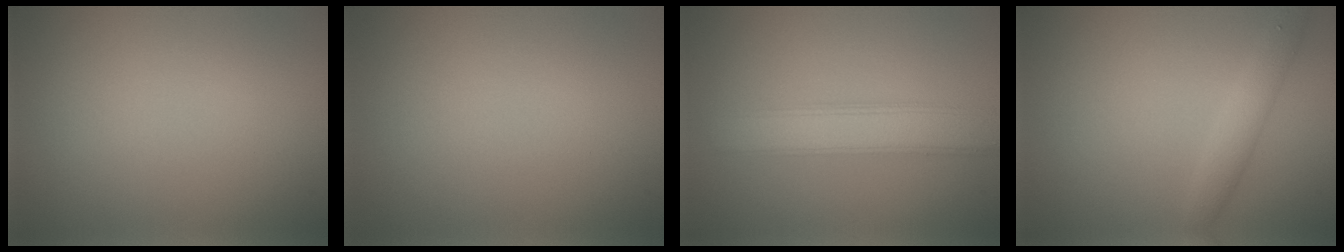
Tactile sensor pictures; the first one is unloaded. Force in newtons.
{"total": 0.0}
{"total": 4.6, "press": 4.6, "slide": 0.1}
{"total": 2.3, "press": 2.3, "slide": 0.0}